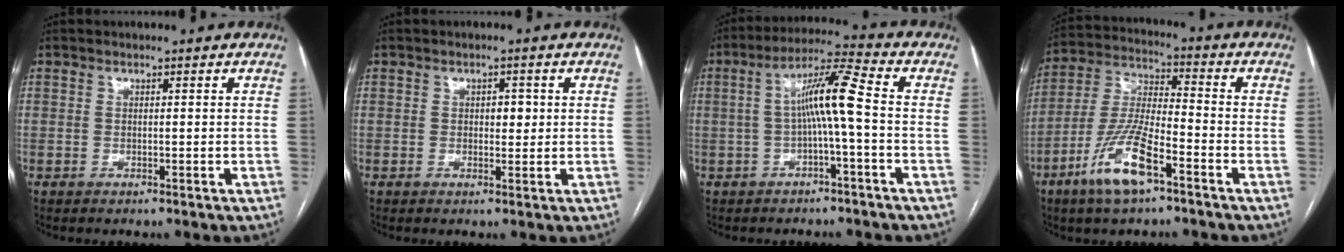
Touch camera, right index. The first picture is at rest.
{"total": 2.2, "force": [0.3, 1.2, 1.7], "torque": [-0.021, 0.003, 0.005]}
{"total": 8.3, "force": [-0.6, 0.0, 8.3], "torque": [-0.147, 0.027, -0.013]}
{"total": 11.8, "force": [-6.4, 2.4, 9.5], "torque": [-0.200, -0.008, -0.123]}